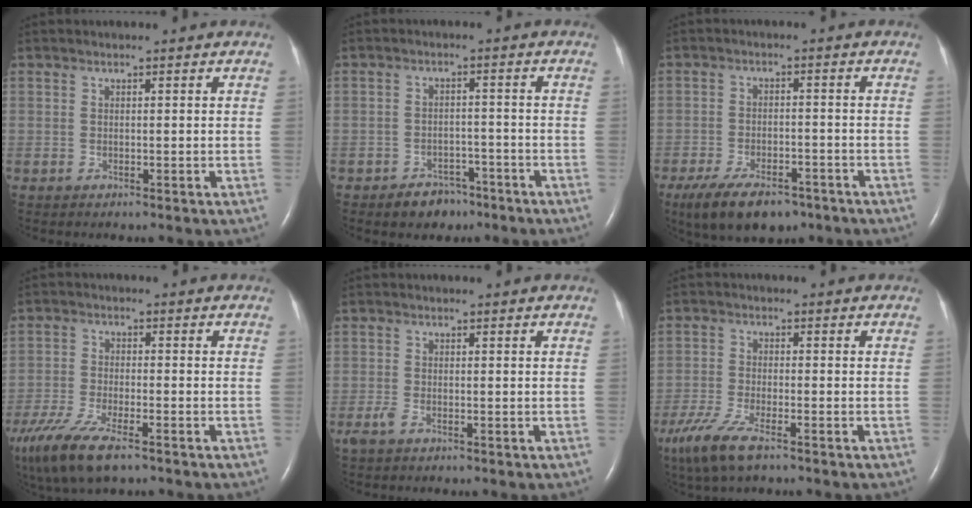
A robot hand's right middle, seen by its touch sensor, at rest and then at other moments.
{"total": 4.3, "force": [-3.1, 2.7, 1.2], "torque": [-0.019, 0.009, -0.041]}
{"total": 10.2, "force": [-7.3, 4.3, 5.7], "torque": [-0.102, -0.008, -0.117]}
{"total": 12.9, "force": [-8.9, 3.4, 8.7], "torque": [-0.192, -0.032, -0.155]}
{"total": 1.4, "force": [-0.9, 0.4, 1.0], "torque": [-0.034, -0.005, -0.020]}
{"total": 7.4, "force": [-4.9, 1.4, 5.3], "torque": [-0.117, -0.019, -0.089]}